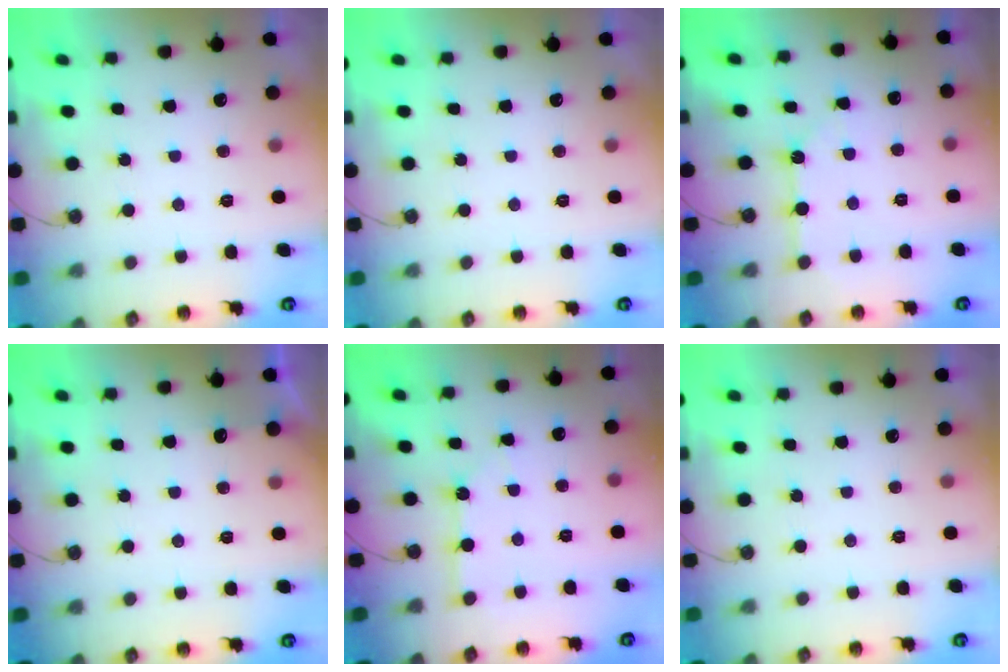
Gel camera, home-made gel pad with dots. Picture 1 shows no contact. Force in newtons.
{"total": 0.0}
{"total": 4.1, "press": 4.1, "slide": 0.4}
{"total": 3.7, "press": 3.7, "slide": 0.5}
{"total": 2.6, "press": 2.6, "slide": 0.1}
{"total": 0.0}